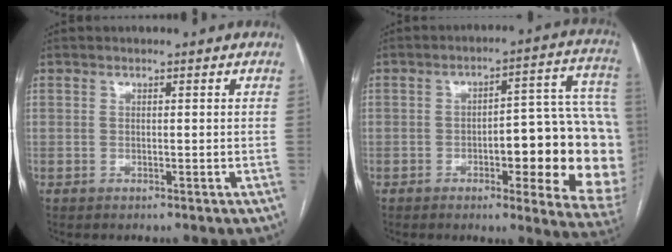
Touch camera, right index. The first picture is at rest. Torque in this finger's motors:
{"motor_torque": [1.18, 0.26, 0.66, 0.12]}